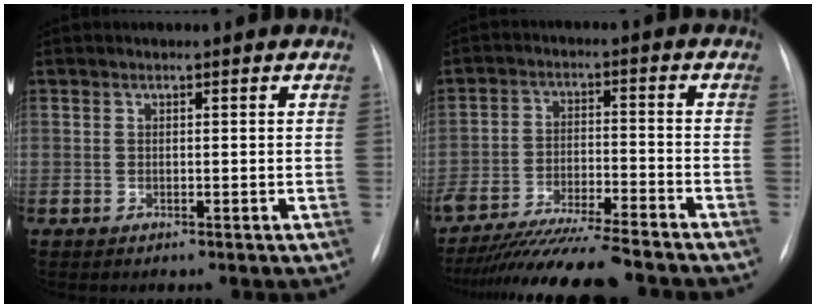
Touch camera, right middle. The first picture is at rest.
{"total": 15.9, "force": [-14.1, 0.6, 7.3], "torque": [-0.123, -0.023, -0.228]}